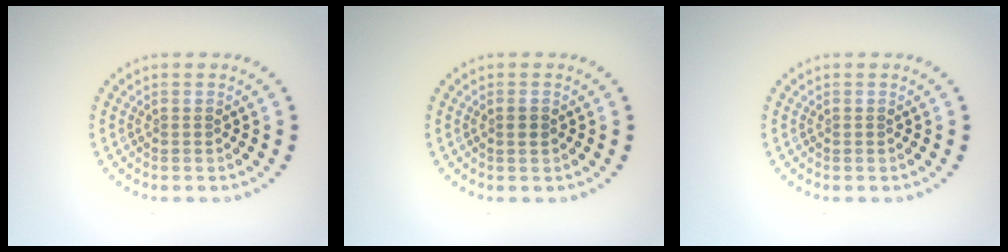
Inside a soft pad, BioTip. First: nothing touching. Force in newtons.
{"total": 0.9, "press": 0.8, "slide": 0.3}
{"total": 0.0}